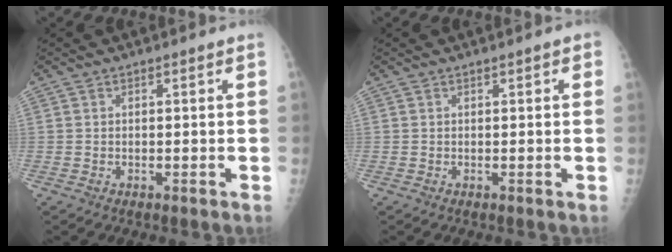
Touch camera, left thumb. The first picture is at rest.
{"total": 1.1, "force": [0.5, 0.5, 0.8], "torque": [-0.004, 0.002, 0.004]}